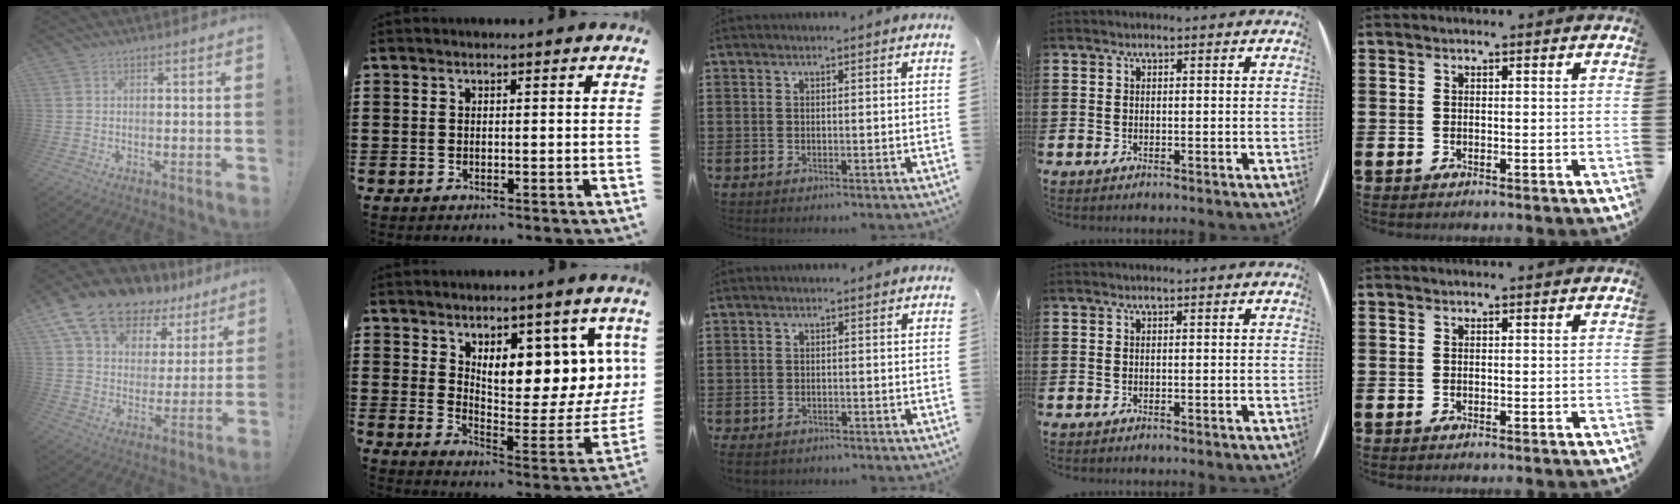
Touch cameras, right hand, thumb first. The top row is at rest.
{"thumb": {"total": 16.4, "force": [12.5, 8.0, 6.8], "torque": [-0.126, -0.090, 0.229]}, "index": {"total": 9.5, "force": [5.0, 3.8, 7.1], "torque": [-0.092, -0.071, 0.079]}, "middle": {"total": 1.2, "force": [-1.1, 0.4, 0.2], "torque": [-0.005, -0.003, -0.023]}}